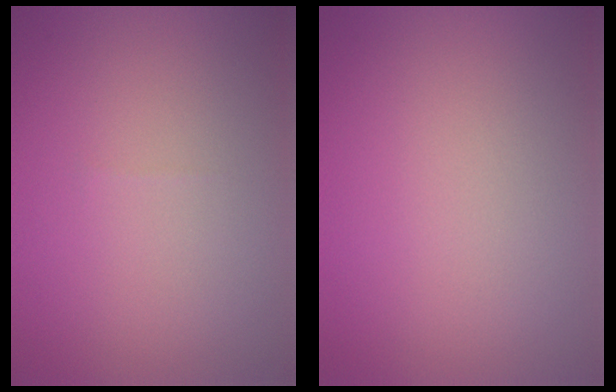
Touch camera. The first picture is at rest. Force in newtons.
{"total": 0.0}